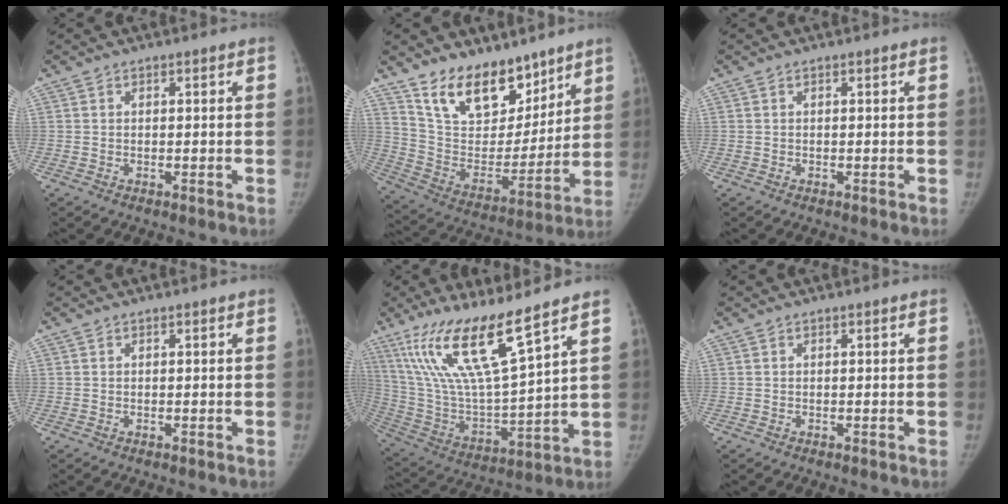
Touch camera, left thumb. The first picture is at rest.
{"total": 18.1, "force": [13.0, 9.4, 8.3], "torque": [-0.088, -0.078, 0.235]}
{"total": 0.0}
{"total": 0.0}
{"total": 18.7, "force": [12.2, 2.7, 13.9], "torque": [-0.258, -0.064, 0.241]}
{"total": 0.0}